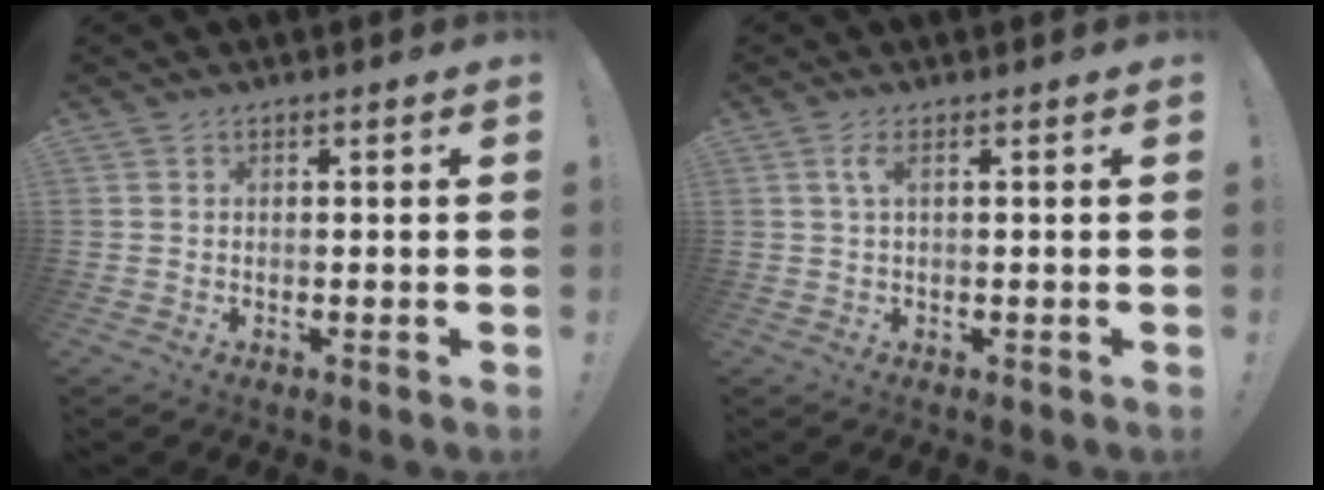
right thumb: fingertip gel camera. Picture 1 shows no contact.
{"total": 2.8, "force": [0.8, 0.5, 2.6], "torque": [-0.047, 0.000, 0.012]}